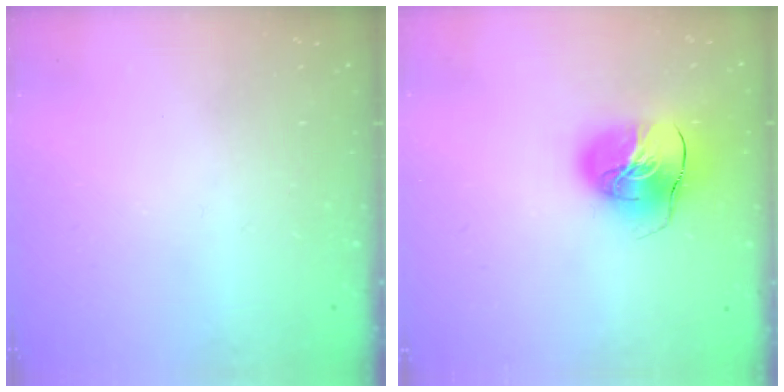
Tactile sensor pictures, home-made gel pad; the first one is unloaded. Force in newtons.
{"total": 13.3, "press": 13.2, "slide": 2.2}